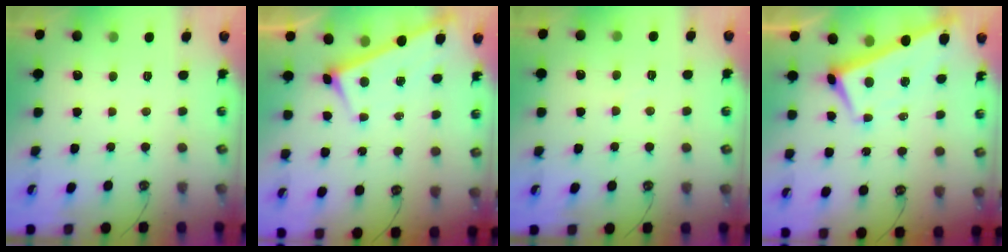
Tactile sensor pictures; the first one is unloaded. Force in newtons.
{"total": 3.2, "press": 3.2, "slide": 0.2}
{"total": 6.4, "press": 6.4, "slide": 0.2}
{"total": 3.5, "press": 3.5, "slide": 0.7}